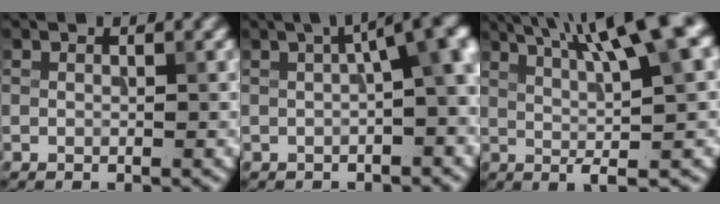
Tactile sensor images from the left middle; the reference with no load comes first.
{"total": 5.9, "force": [0.6, 1.3, 5.7], "torque": [-0.069, 0.018, 0.006]}
{"total": 11.7, "force": [3.5, 2.4, 10.9], "torque": [-0.128, 0.021, 0.051]}